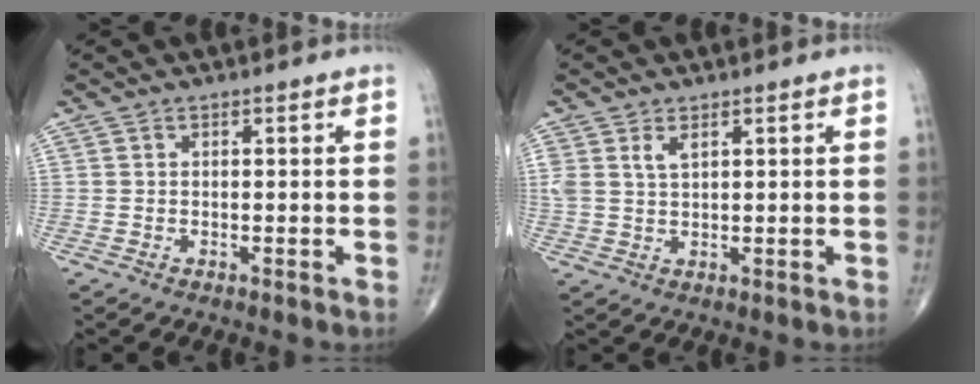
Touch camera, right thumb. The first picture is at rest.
{"total": 2.7, "force": [1.5, 1.3, 1.9], "torque": [-0.040, 0.000, 0.036]}